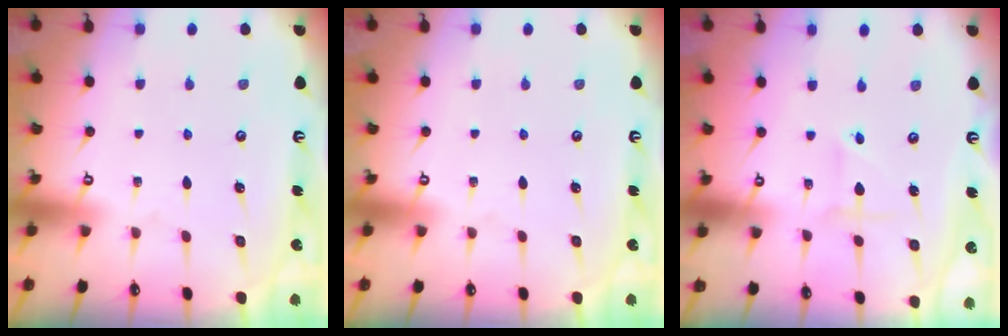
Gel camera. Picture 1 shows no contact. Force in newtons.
{"total": 0.0}
{"total": 2.4, "press": 2.4, "slide": 0.2}